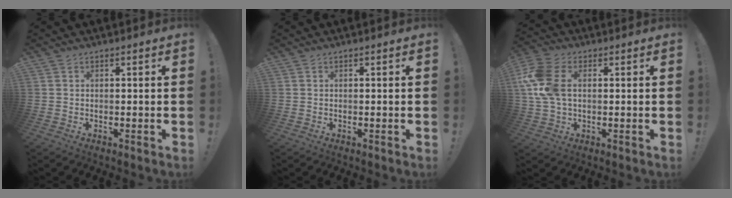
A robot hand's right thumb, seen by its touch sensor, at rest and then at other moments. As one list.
[{"total": 0.0}, {"total": 11.6, "force": [1.8, 7.7, 8.5], "torque": [-0.189, 0.007, 0.036]}]